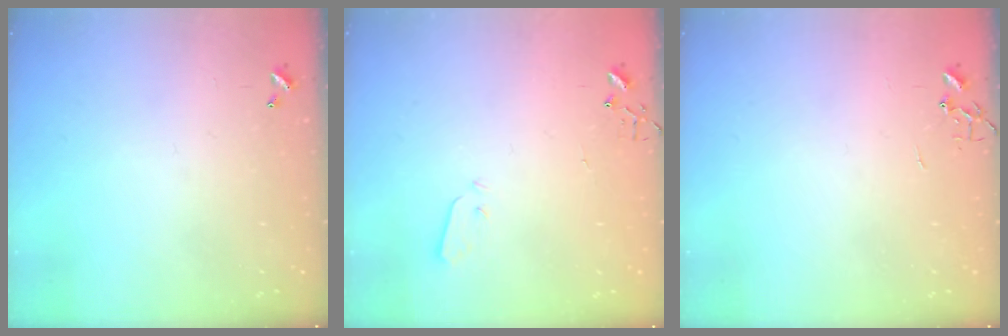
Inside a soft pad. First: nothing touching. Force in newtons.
{"total": 3.0, "press": 3.0, "slide": 0.3}
{"total": 0.0}